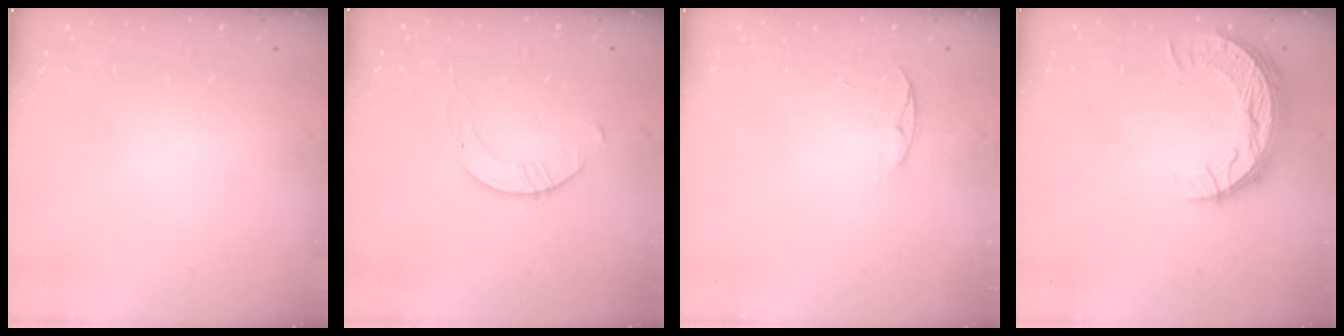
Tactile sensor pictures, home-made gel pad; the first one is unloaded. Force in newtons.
{"total": 1.7, "press": 1.7, "slide": 0.2}
{"total": 4.5, "press": 4.5, "slide": 0.6}
{"total": 9.9, "press": 9.9, "slide": 0.7}